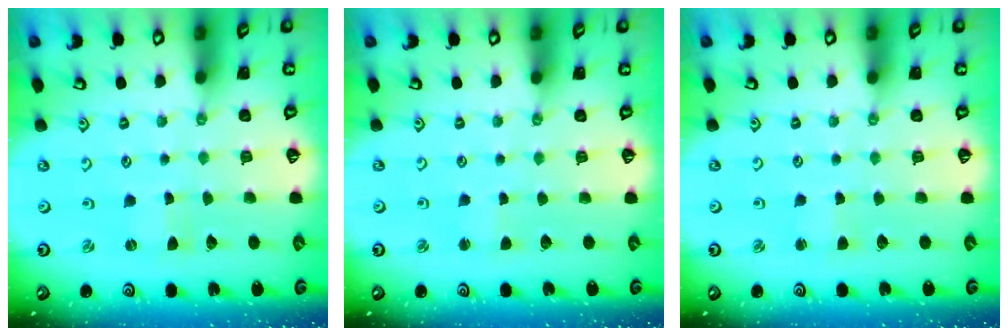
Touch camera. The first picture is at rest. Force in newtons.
{"total": 1.5, "press": 1.5, "slide": 0.1}
{"total": 1.8, "press": 1.8, "slide": 0.3}